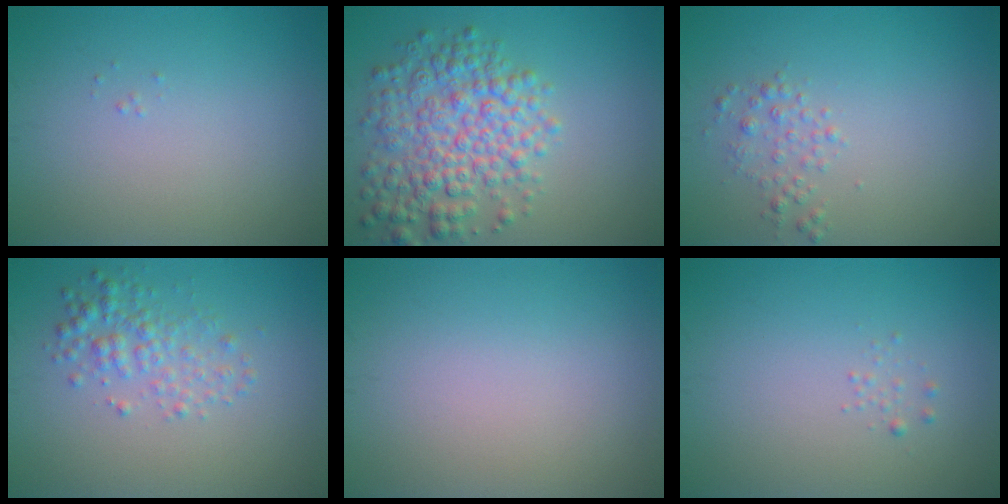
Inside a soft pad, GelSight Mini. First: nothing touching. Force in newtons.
{"total": 6.6, "press": 6.6, "slide": 0.2}
{"total": 1.5, "press": 1.5, "slide": 0.0}
{"total": 2.6, "press": 2.6, "slide": 0.0}
{"total": 0.0}
{"total": 0.6, "press": 0.6, "slide": 0.0}